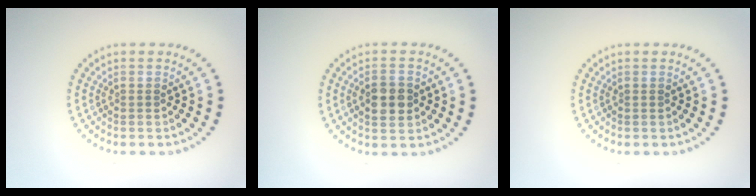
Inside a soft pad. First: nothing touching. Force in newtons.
{"total": 3.3, "press": 3.3, "slide": 0.5}
{"total": 0.0}